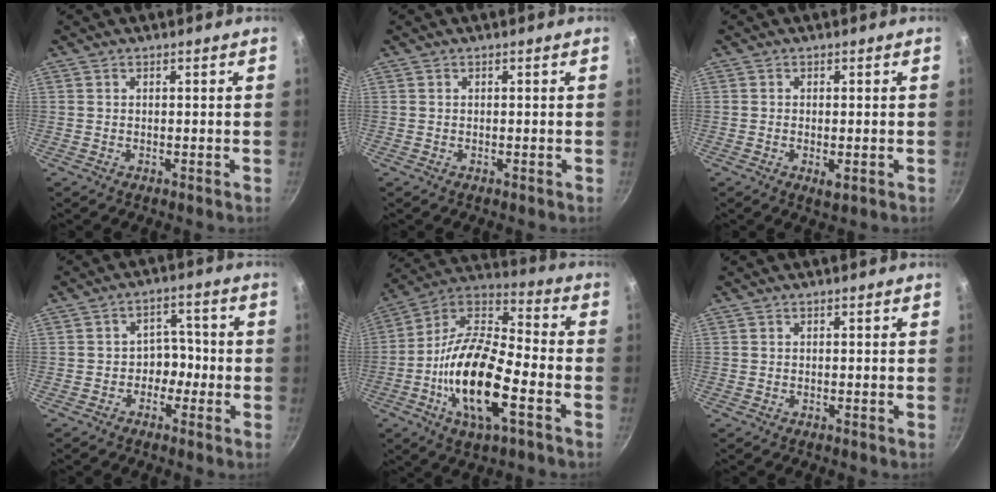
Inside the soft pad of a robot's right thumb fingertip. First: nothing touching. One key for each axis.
{"total": 0.0}
{"total": 2.1, "fx": -0.6, "fy": 0.9, "fz": 1.9, "tx": -0.035, "ty": -0.006, "tz": -0.009}
{"total": 4.7, "fx": -1.7, "fy": 3.8, "fz": 2.2, "tx": 0.018, "ty": 0.029, "tz": -0.031}
{"total": 20.1, "fx": -6.3, "fy": 7.8, "fz": 17.4, "tx": -0.320, "ty": 0.033, "tz": -0.136}
{"total": 0.0}